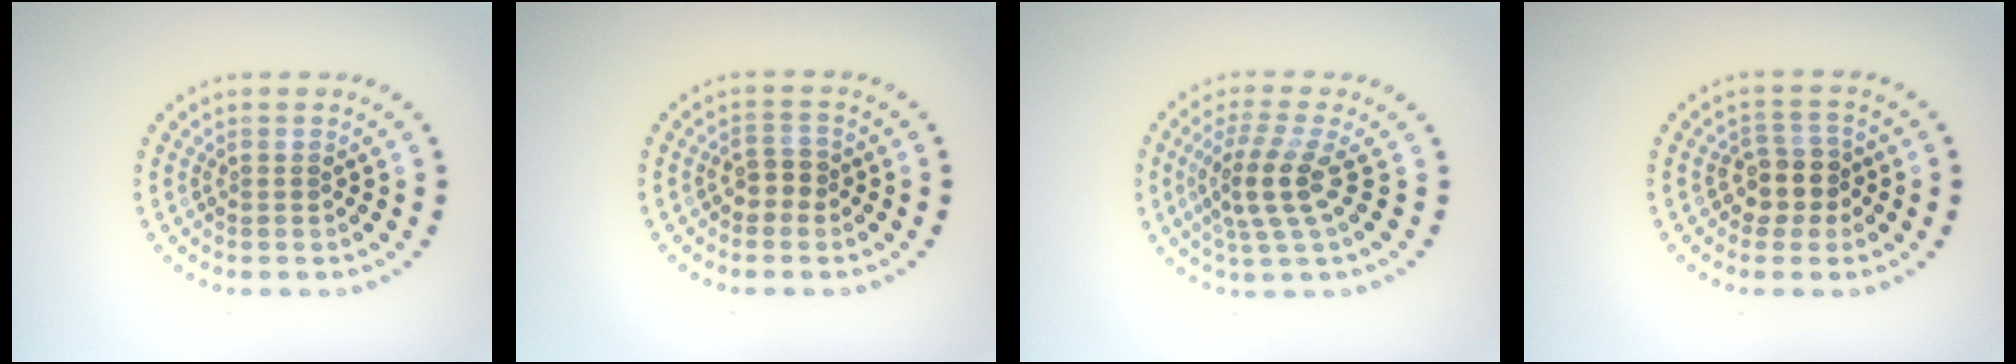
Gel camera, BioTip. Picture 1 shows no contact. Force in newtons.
{"total": 1.8, "press": 1.7, "slide": 0.8}
{"total": 3.8, "press": 3.1, "slide": 2.3}
{"total": 2.7, "press": 2.5, "slide": 1.2}